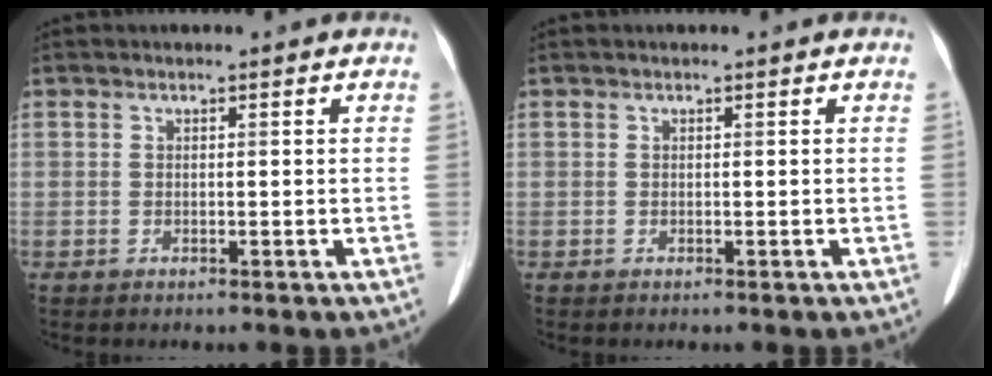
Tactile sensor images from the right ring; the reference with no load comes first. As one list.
[{"total": 0.0}]